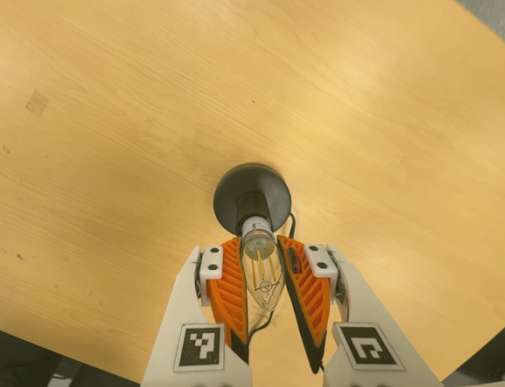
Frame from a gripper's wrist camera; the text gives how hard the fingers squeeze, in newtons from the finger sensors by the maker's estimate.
{"total": 14.5, "left": 14.4, "right": 14.7}